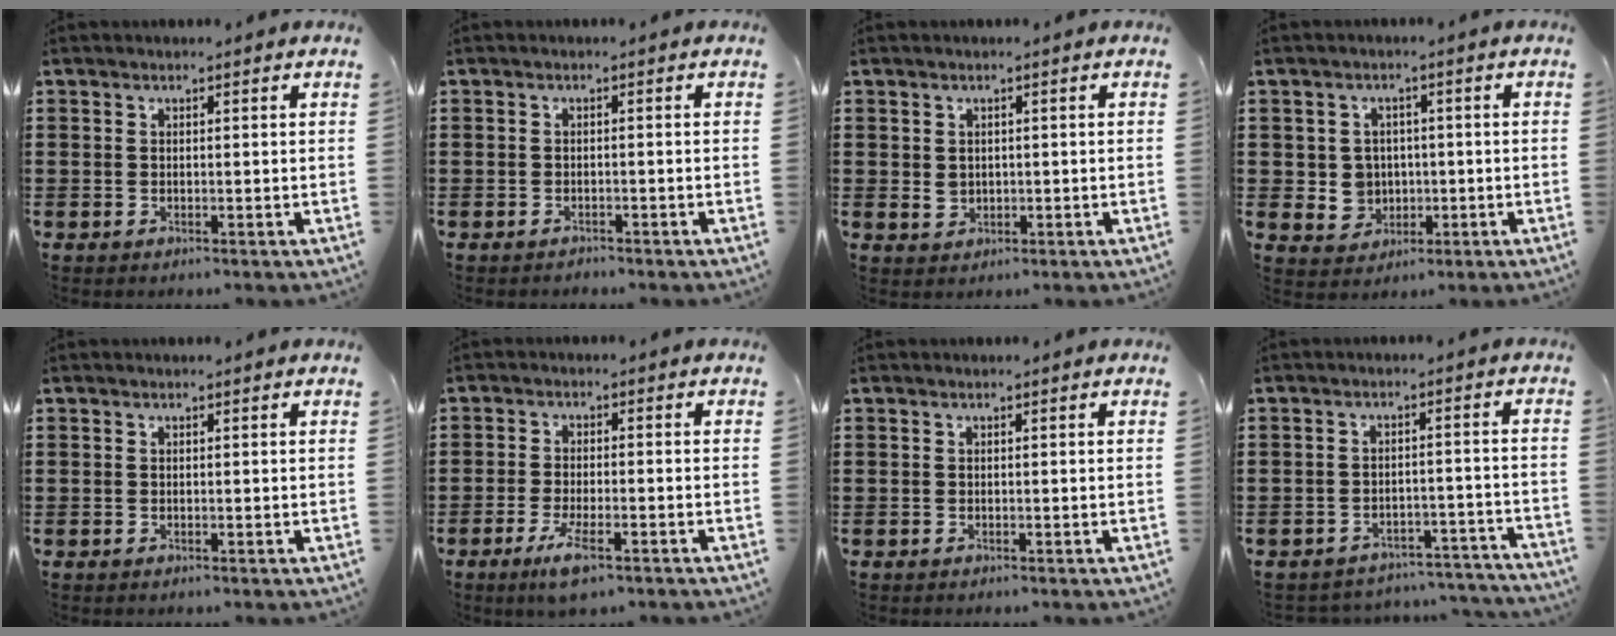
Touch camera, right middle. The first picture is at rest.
{"total": 0.9, "force": [-0.9, 0.3, 0.0], "torque": [-0.003, 0.003, -0.021]}
{"total": 2.1, "force": [0.2, 1.9, 1.0], "torque": [-0.016, 0.006, 0.000]}
{"total": 4.4, "force": [-0.1, 4.2, 1.3], "torque": [-0.033, 0.009, -0.005]}
{"total": 0.0}
{"total": 5.6, "force": [-3.1, 1.5, 4.4], "torque": [-0.089, -0.004, -0.057]}
{"total": 0.0}
{"total": 3.8, "force": [-3.7, 0.5, 0.4], "torque": [-0.010, 0.004, -0.080]}